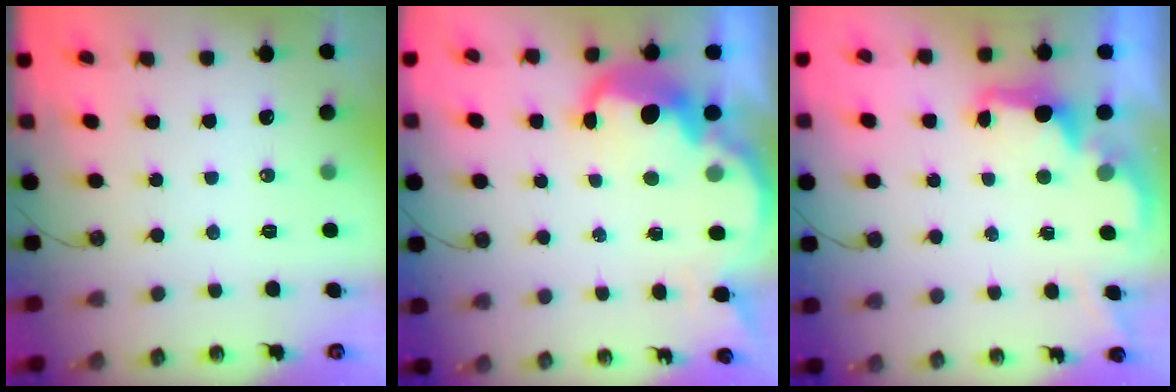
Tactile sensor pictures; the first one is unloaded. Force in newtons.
{"total": 8.8, "press": 8.8, "slide": 0.5}
{"total": 2.5, "press": 2.4, "slide": 0.6}